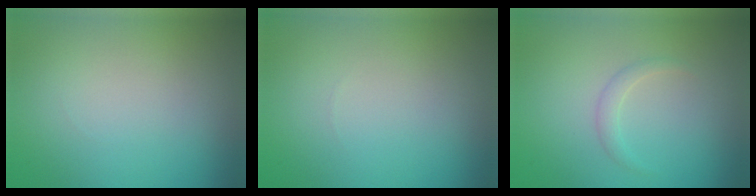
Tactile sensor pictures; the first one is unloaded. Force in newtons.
{"total": 0.0}
{"total": 1.1, "press": 1.1, "slide": 0.1}